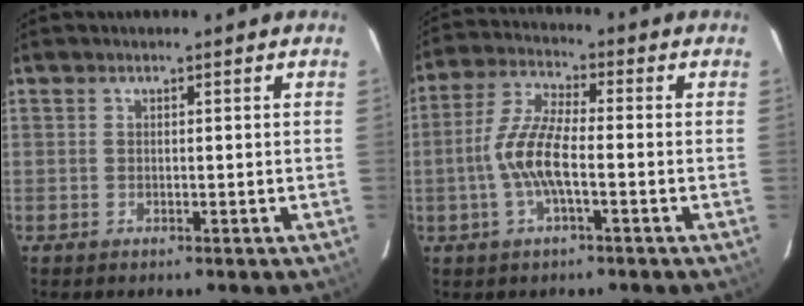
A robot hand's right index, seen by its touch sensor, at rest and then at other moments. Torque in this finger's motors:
{"motor_torque": [1.10, -0.86, 0.77, 0.21]}